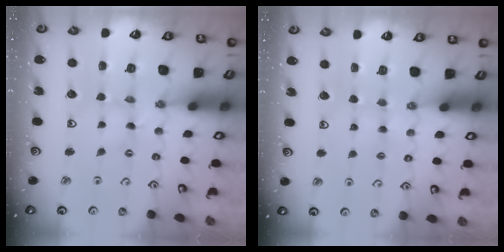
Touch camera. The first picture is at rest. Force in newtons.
{"total": 2.7, "press": 2.7, "slide": 0.3}